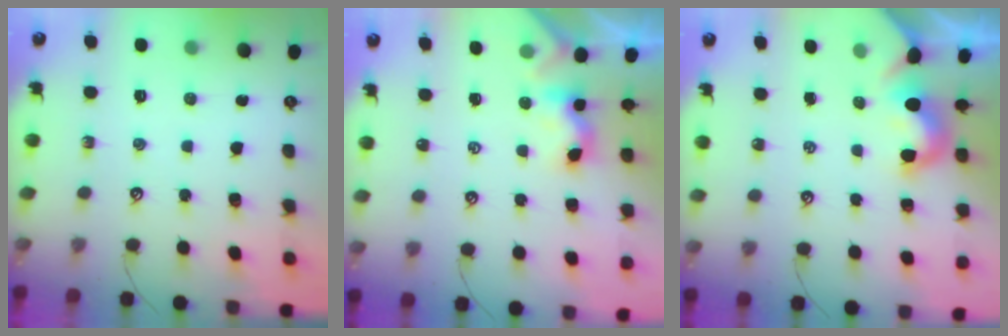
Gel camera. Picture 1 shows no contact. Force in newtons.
{"total": 2.3, "press": 2.3, "slide": 0.3}
{"total": 2.9, "press": 2.9, "slide": 0.4}